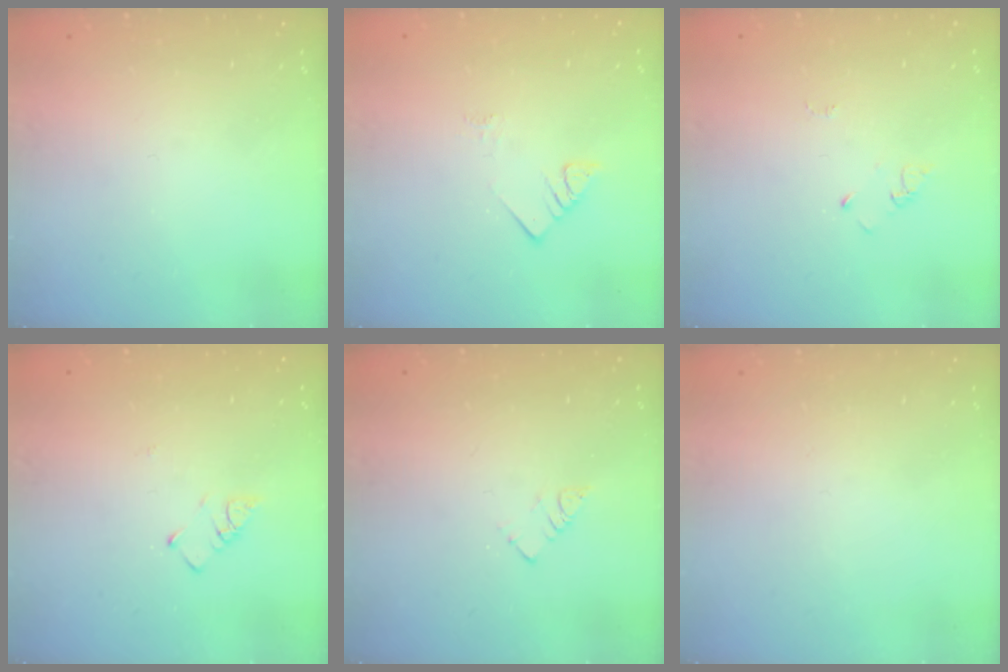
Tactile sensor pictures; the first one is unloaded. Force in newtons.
{"total": 3.6, "press": 3.6, "slide": 0.5}
{"total": 2.9, "press": 2.9, "slide": 0.3}
{"total": 3.5, "press": 3.5, "slide": 0.4}
{"total": 3.2, "press": 3.2, "slide": 0.0}
{"total": 1.9, "press": 1.9, "slide": 0.1}